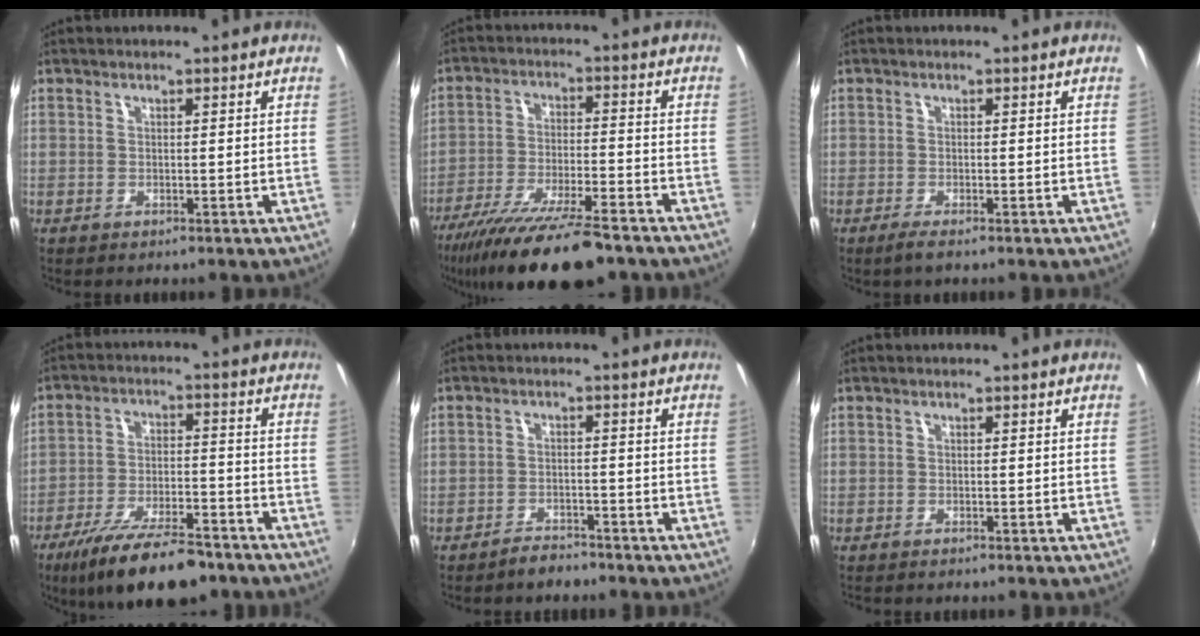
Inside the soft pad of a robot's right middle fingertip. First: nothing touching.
{"total": 17.8, "force": [-14.0, 3.2, 10.6], "torque": [-0.210, -0.041, -0.231]}
{"total": 2.0, "force": [-1.4, 0.0, 1.4], "torque": [-0.031, -0.008, -0.029]}
{"total": 16.3, "force": [-12.2, 5.1, 9.5], "torque": [-0.192, -0.028, -0.194]}
{"total": 3.2, "force": [-3.0, 0.9, 0.6], "torque": [-0.024, 0.000, -0.048]}
{"total": 0.6, "force": [-0.5, 0.1, 0.2], "torque": [-0.004, -0.003, -0.012]}